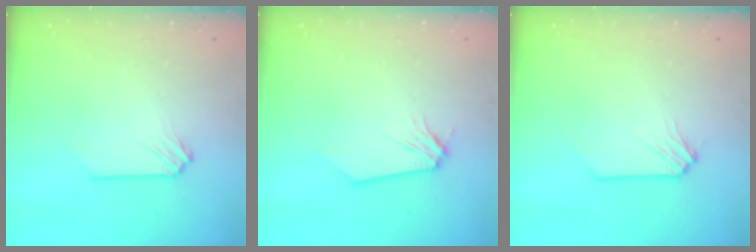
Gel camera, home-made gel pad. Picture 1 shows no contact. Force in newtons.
{"total": 0.0}
{"total": 0.7, "press": 0.7, "slide": 0.1}